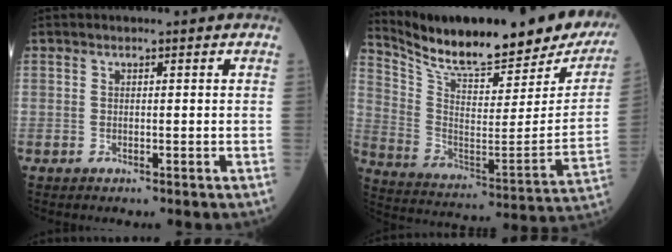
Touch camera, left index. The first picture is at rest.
{"total": 28.0, "force": [23.8, 5.5, 13.7], "torque": [-0.231, -0.055, 0.334]}